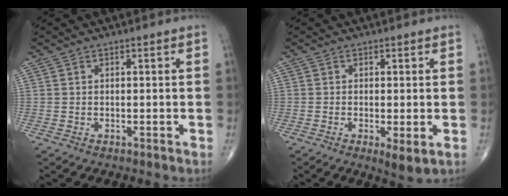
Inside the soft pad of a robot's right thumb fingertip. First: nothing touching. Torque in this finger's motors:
{"motor_torque": [-0.21, 0.04, -0.16, -0.15, -0.02]}